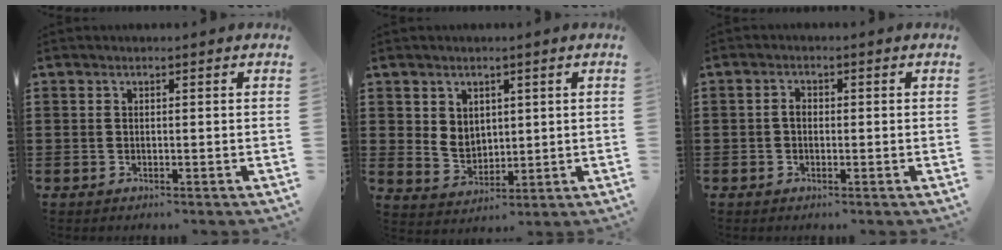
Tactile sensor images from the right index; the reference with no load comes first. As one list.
[{"total": 4.0, "force": [2.1, 3.2, 1.1], "torque": [-0.026, 0.004, 0.038]}, {"total": 1.6, "force": [-0.2, 1.0, 1.2], "torque": [-0.024, 0.004, -0.005]}]